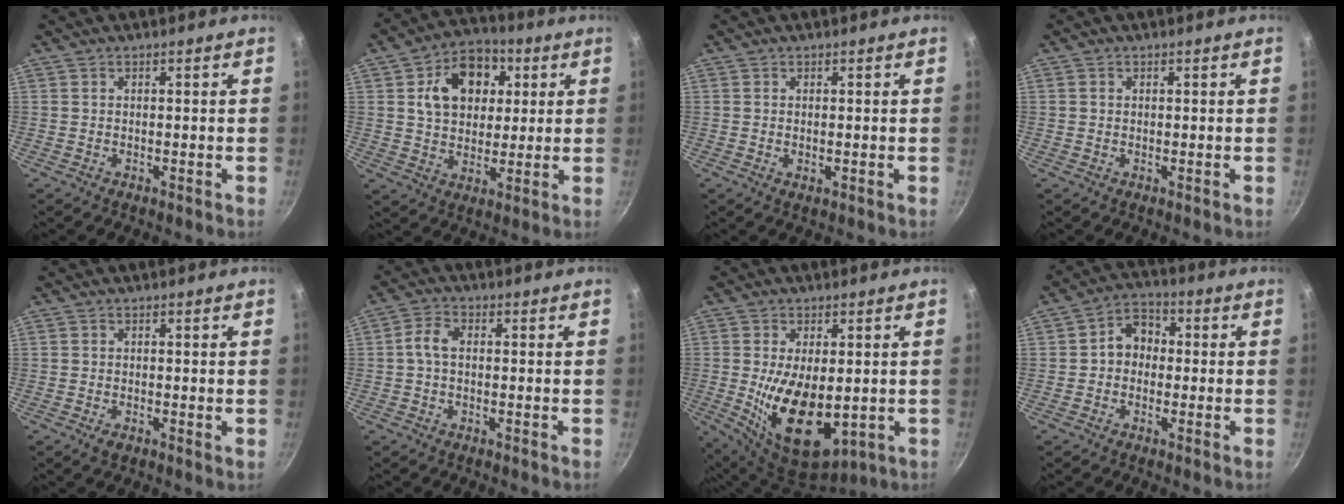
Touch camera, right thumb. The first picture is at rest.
{"total": 13.9, "force": [3.9, 10.3, 8.5], "torque": [-0.098, 0.007, 0.056]}
{"total": 1.1, "force": [0.0, 0.4, 1.0], "torque": [-0.018, -0.003, -0.001]}
{"total": 0.7, "force": [0.1, 0.6, 0.2], "torque": [-0.003, 0.003, 0.000]}
{"total": 1.6, "force": [-0.6, 0.7, 1.2], "torque": [-0.023, -0.003, -0.013]}
{"total": 3.9, "force": [0.0, 2.4, 3.0], "torque": [-0.062, 0.016, -0.008]}
{"total": 15.3, "force": [-1.1, 8.3, 12.8], "torque": [-0.209, -0.021, 0.001]}
{"total": 6.4, "force": [-0.1, 5.3, 3.6], "torque": [-0.019, 0.019, -0.016]}